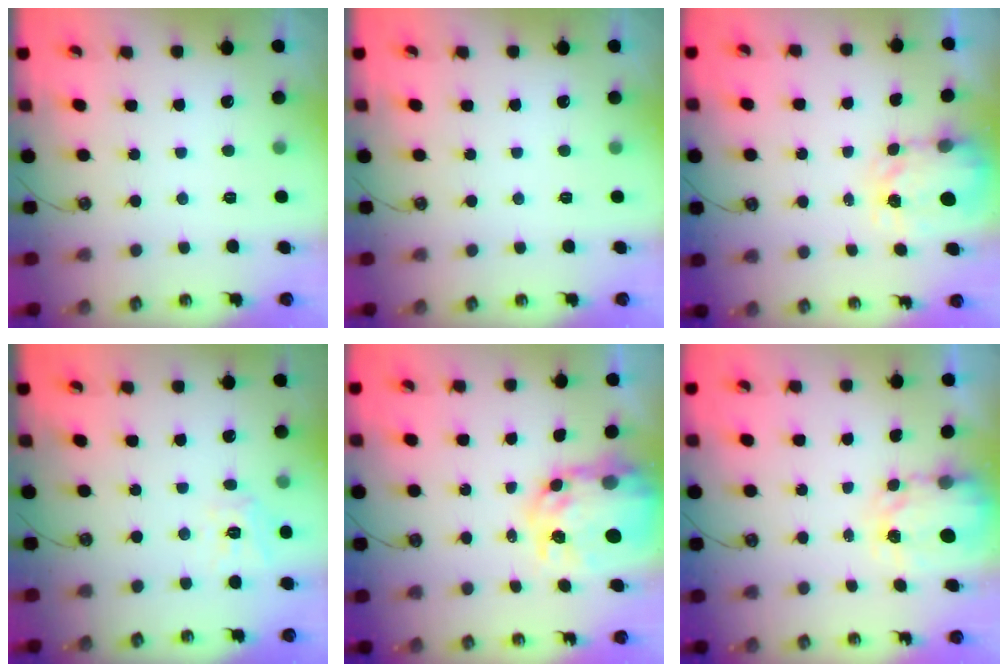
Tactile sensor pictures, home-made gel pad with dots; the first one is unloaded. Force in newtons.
{"total": 0.0}
{"total": 3.7, "press": 3.7, "slide": 0.4}
{"total": 10.3, "press": 10.3, "slide": 1.0}
{"total": 11.8, "press": 11.8, "slide": 0.9}
{"total": 3.9, "press": 3.9, "slide": 0.3}